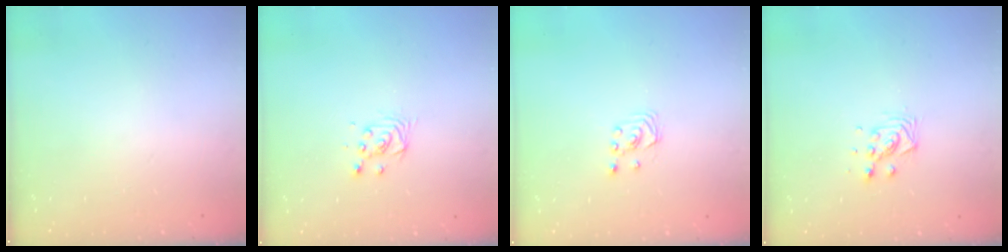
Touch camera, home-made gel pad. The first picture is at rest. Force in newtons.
{"total": 3.1, "press": 3.1, "slide": 0.3}
{"total": 1.9, "press": 1.9, "slide": 0.2}
{"total": 6.1, "press": 6.1, "slide": 0.5}